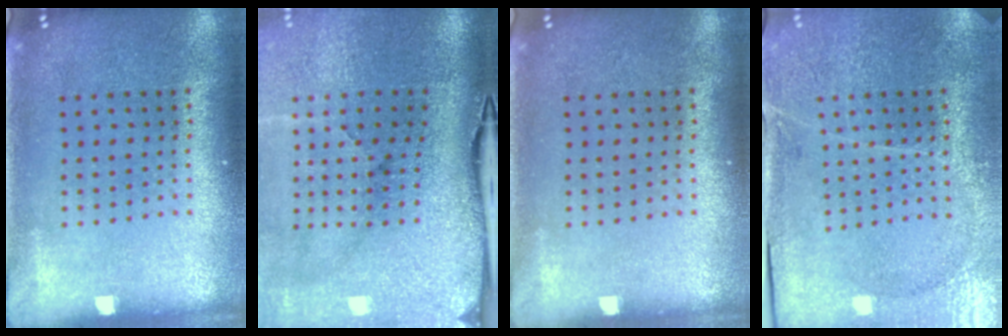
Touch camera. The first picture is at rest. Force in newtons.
{"total": 5.0, "press": 3.9, "slide": 3.1}
{"total": 0.0}
{"total": 3.5, "press": 3.4, "slide": 0.8}